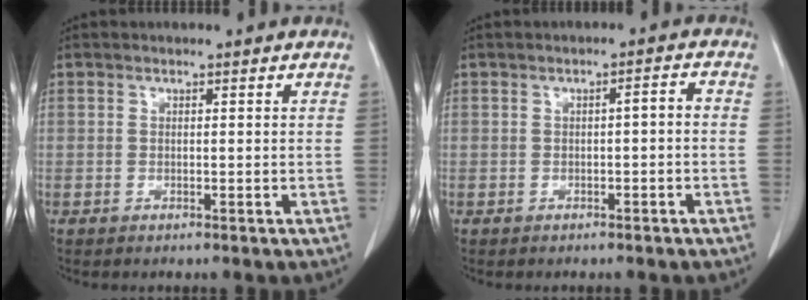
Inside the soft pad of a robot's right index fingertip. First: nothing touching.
{"total": 1.8, "force": [-0.4, 0.2, 1.7], "torque": [-0.025, 0.007, -0.006]}